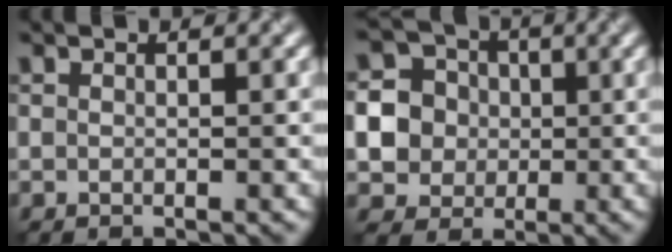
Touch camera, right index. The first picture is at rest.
{"total": 7.8, "force": [0.0, 7.5, 2.2], "torque": [-0.054, 0.020, -0.002]}